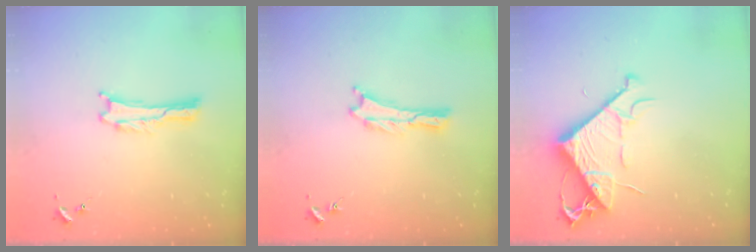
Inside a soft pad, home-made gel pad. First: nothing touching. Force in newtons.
{"total": 0.0}
{"total": 8.5, "press": 8.4, "slide": 1.1}